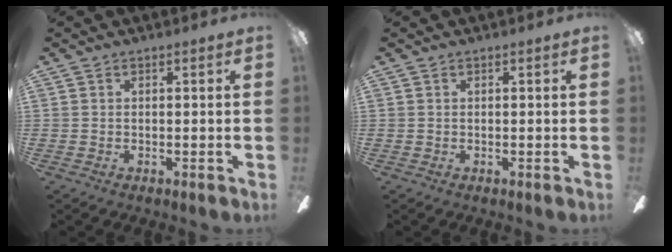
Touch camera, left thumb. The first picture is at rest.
{"total": 0.0}